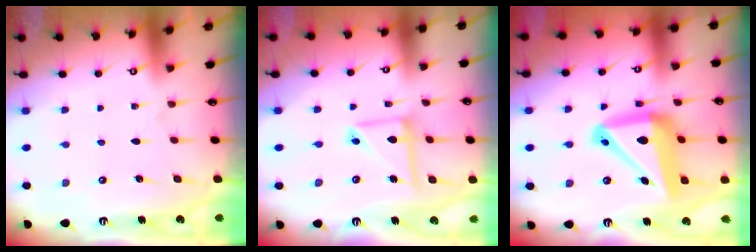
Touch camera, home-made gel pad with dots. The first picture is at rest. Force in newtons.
{"total": 10.2, "press": 10.1, "slide": 1.0}
{"total": 18.6, "press": 18.4, "slide": 2.5}